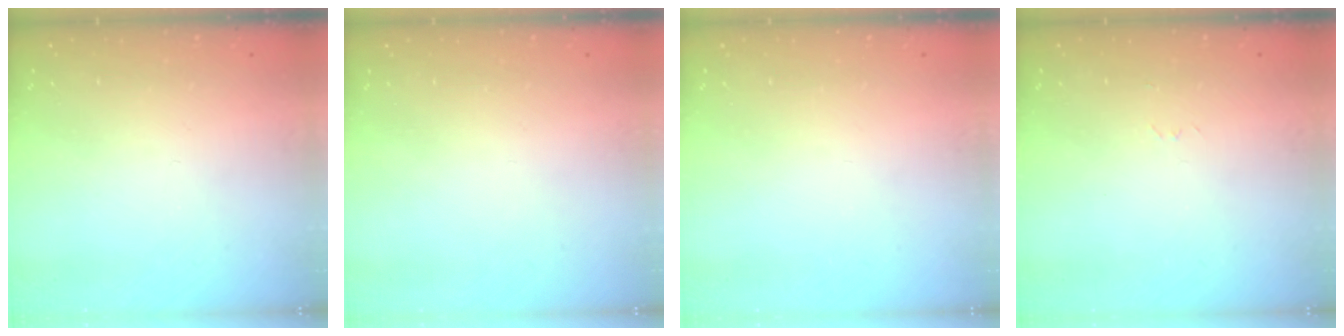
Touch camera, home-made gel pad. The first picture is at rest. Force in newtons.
{"total": 1.5, "press": 1.5, "slide": 0.1}
{"total": 0.0}
{"total": 2.6, "press": 2.6, "slide": 0.4}